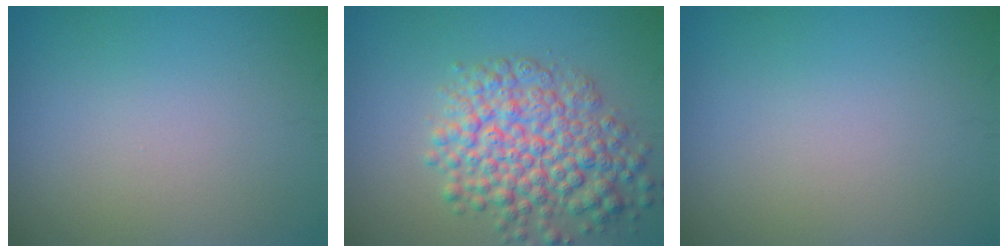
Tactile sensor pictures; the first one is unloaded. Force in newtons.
{"total": 7.0, "press": 7.0, "slide": 0.3}
{"total": 0.0}